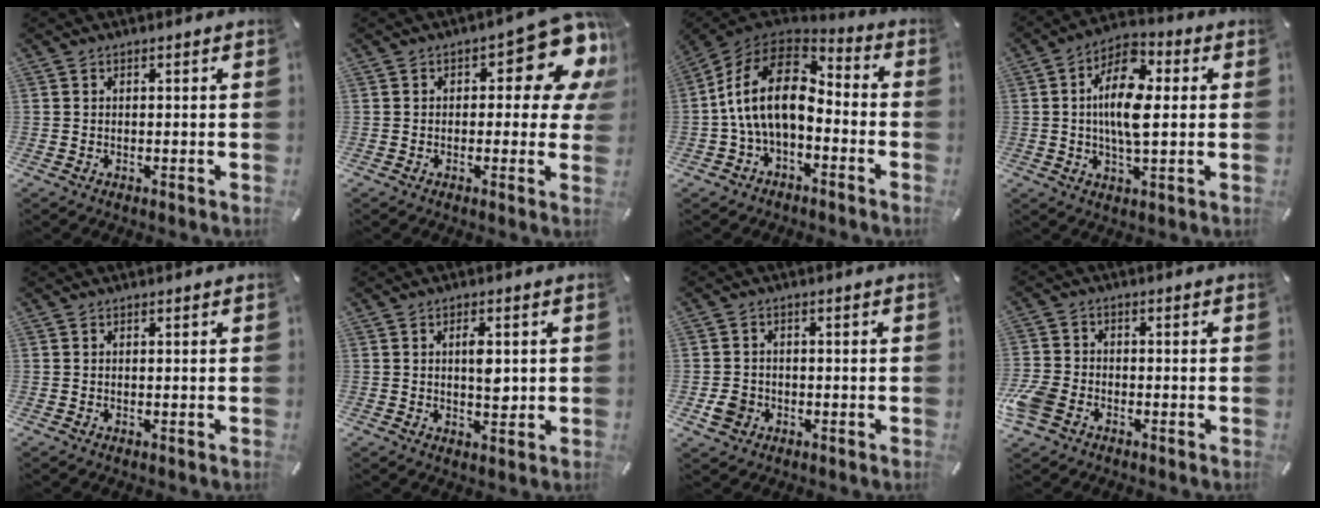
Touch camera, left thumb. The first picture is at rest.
{"total": 13.9, "force": [6.1, 6.1, 10.8], "torque": [-0.129, -0.048, 0.102]}
{"total": 16.2, "force": [-1.2, 10.1, 12.6], "torque": [-0.265, 0.020, -0.027]}
{"total": 12.5, "force": [1.2, 6.0, 10.9], "torque": [-0.208, 0.001, 0.017]}
{"total": 0.0}
{"total": 4.7, "force": [0.6, 2.4, 4.0], "torque": [-0.058, -0.003, 0.004]}
{"total": 4.6, "force": [-1.7, 3.9, 1.6], "torque": [-0.030, 0.001, -0.034]}
{"total": 6.7, "force": [-3.2, 4.9, 3.3], "torque": [-0.079, 0.015, -0.061]}